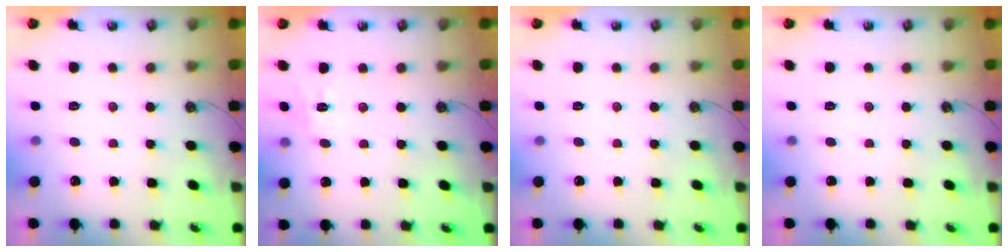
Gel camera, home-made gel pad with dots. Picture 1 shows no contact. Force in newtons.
{"total": 4.8, "press": 4.8, "slide": 0.3}
{"total": 0.0}
{"total": 0.0}